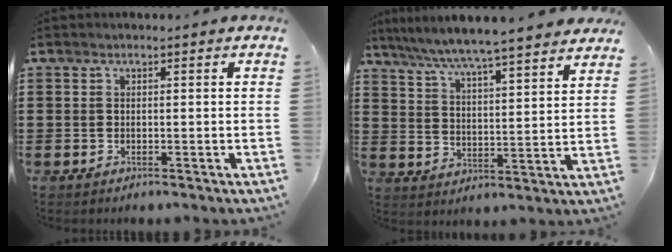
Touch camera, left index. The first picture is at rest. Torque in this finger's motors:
{"motor_torque": [1.49, -0.65, 1.05, 0.21]}